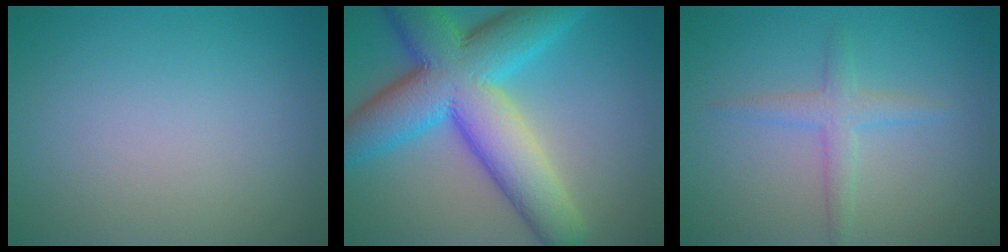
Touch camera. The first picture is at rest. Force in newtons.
{"total": 12.3, "press": 12.3, "slide": 0.4}
{"total": 2.0, "press": 2.0, "slide": 0.1}